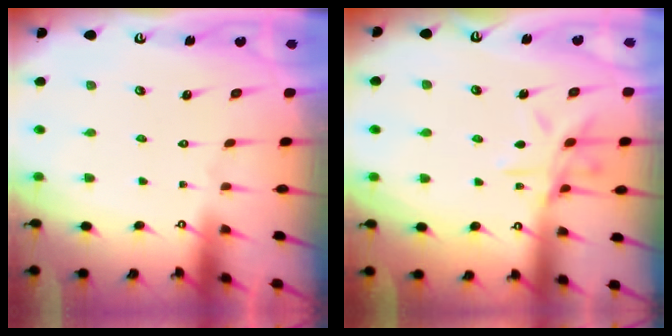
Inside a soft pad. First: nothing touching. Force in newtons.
{"total": 11.1, "press": 11.1, "slide": 0.8}